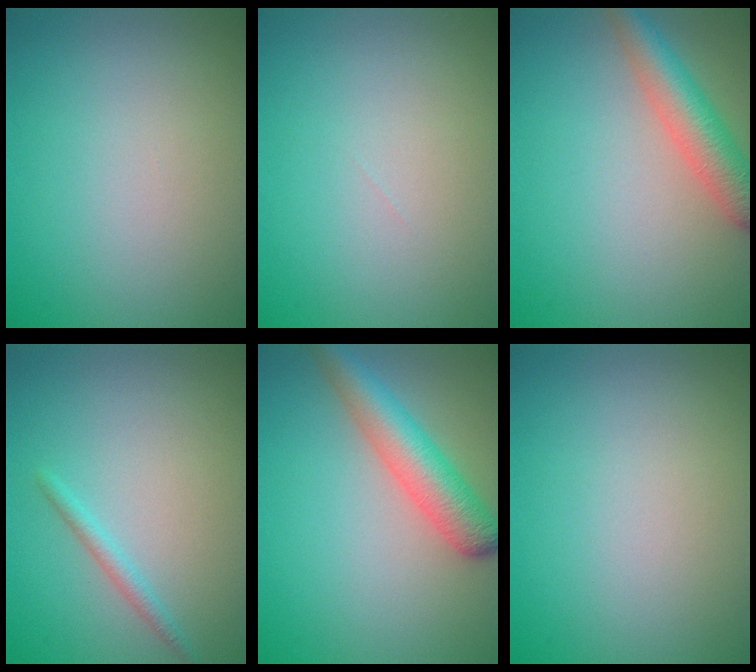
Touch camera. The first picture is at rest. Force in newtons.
{"total": 0.0}
{"total": 4.4, "press": 4.4, "slide": 0.2}
{"total": 1.3, "press": 1.2, "slide": 0.1}
{"total": 4.7, "press": 4.7, "slide": 0.2}
{"total": 0.0}